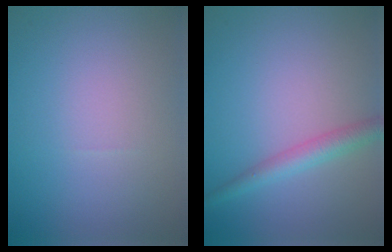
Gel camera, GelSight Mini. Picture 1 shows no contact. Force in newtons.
{"total": 2.5, "press": 2.5, "slide": 0.0}